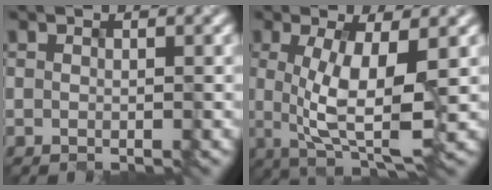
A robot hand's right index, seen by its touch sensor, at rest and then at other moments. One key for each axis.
{"total": 6.8, "fx": -0.4, "fy": 2.1, "fz": 6.4, "tx": -0.124, "ty": -0.014, "tz": 0.001}